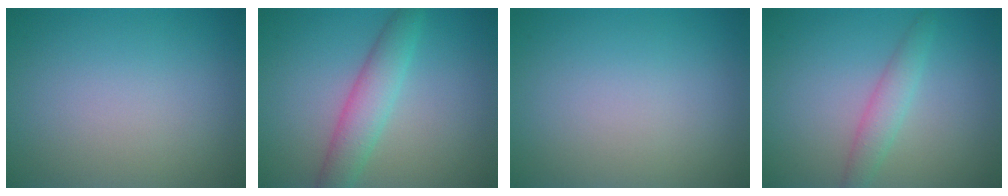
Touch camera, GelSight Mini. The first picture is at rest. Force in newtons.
{"total": 3.8, "press": 3.8, "slide": 0.1}
{"total": 0.0}
{"total": 2.3, "press": 2.3, "slide": 0.2}